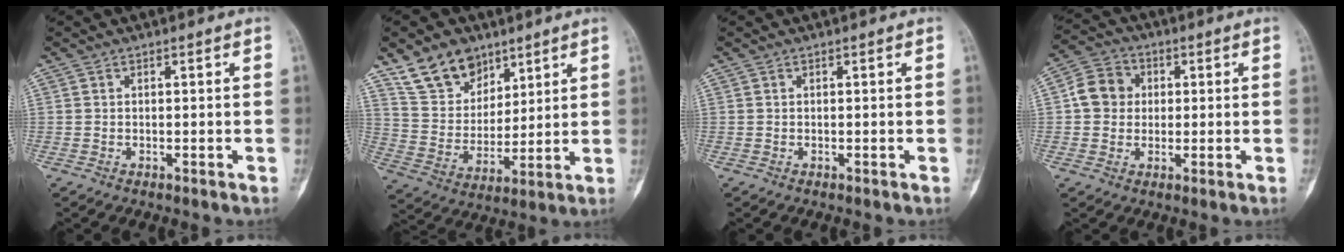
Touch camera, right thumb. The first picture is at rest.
{"total": 12.6, "force": [8.7, 8.0, 4.3], "torque": [-0.043, -0.046, 0.170]}
{"total": 0.0}
{"total": 7.3, "force": [0.6, 6.6, 3.2], "torque": [-0.039, 0.013, -0.001]}